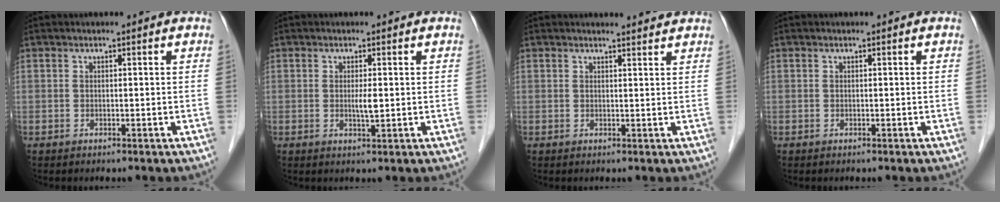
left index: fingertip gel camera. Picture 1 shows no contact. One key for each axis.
{"total": 1.8, "fx": 0.3, "fy": 0.2, "fz": 1.7, "tx": -0.033, "ty": -0.002, "tz": 0.006}
{"total": 3.3, "fx": 3.3, "fy": 0.2, "fz": 0.4, "tx": -0.012, "ty": 0.001, "tz": 0.035}
{"total": 0.0}